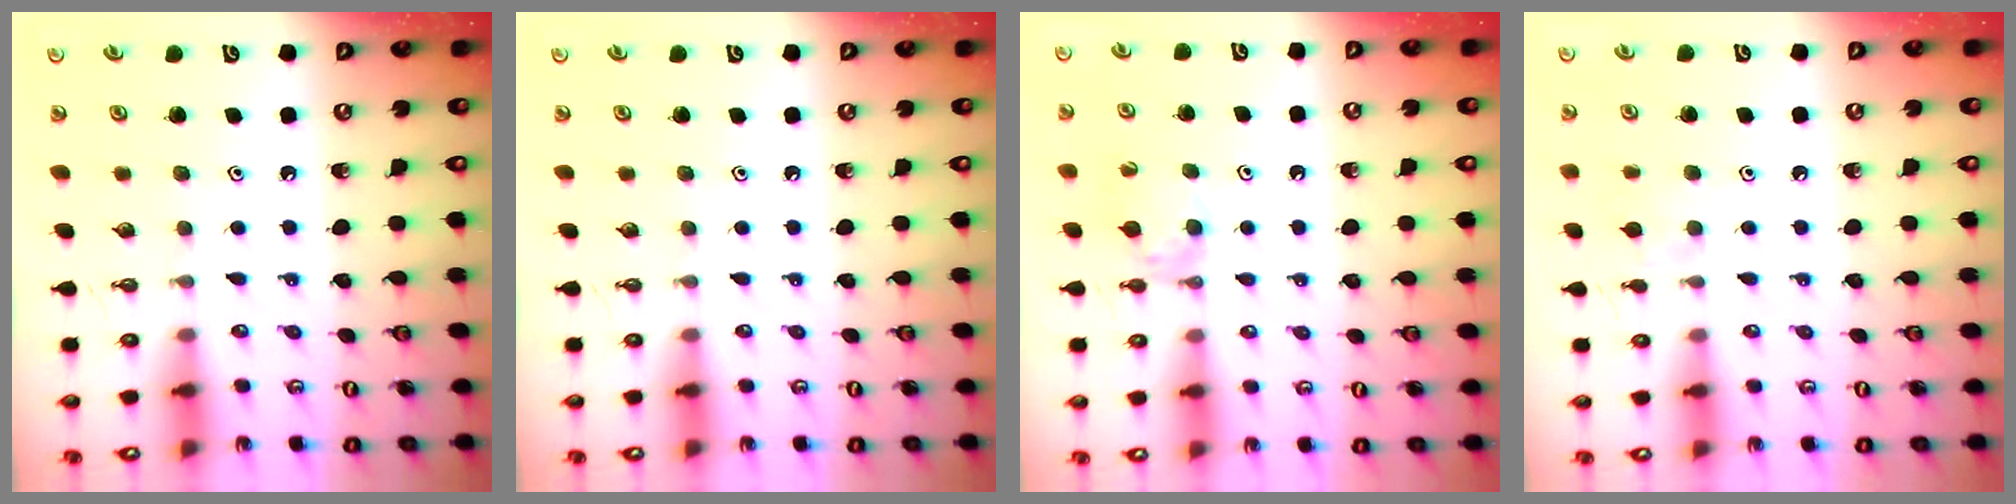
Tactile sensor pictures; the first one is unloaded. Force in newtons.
{"total": 0.0}
{"total": 6.6, "press": 6.6, "slide": 0.5}
{"total": 4.7, "press": 4.7, "slide": 0.7}